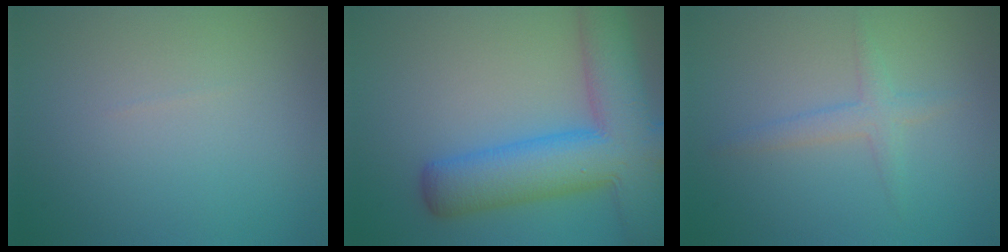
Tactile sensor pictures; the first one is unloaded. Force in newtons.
{"total": 10.7, "press": 10.7, "slide": 0.6}
{"total": 1.9, "press": 1.9, "slide": 0.1}